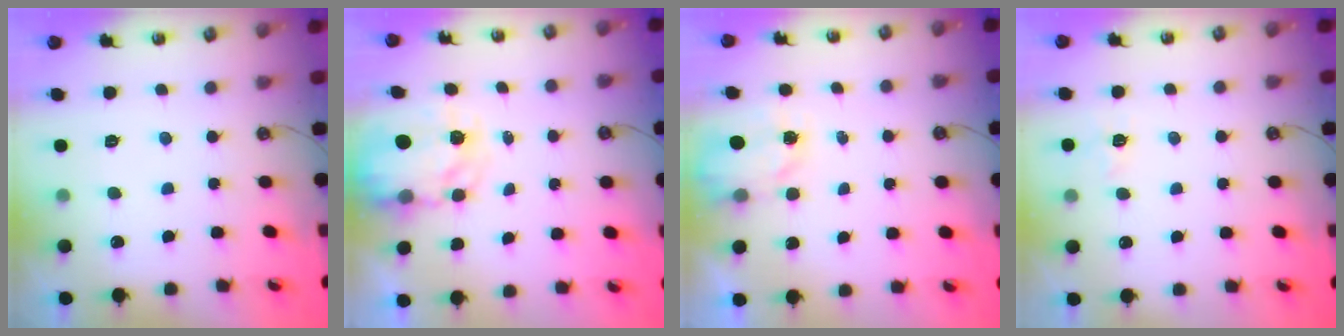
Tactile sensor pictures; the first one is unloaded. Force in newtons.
{"total": 3.9, "press": 3.9, "slide": 0.1}
{"total": 1.6, "press": 1.6, "slide": 0.3}
{"total": 3.4, "press": 3.4, "slide": 0.4}